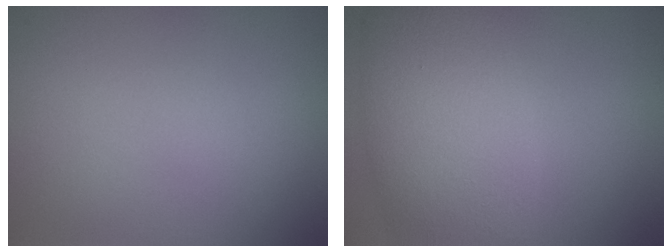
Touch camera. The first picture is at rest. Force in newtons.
{"total": 8.4, "press": 8.4, "slide": 0.3}